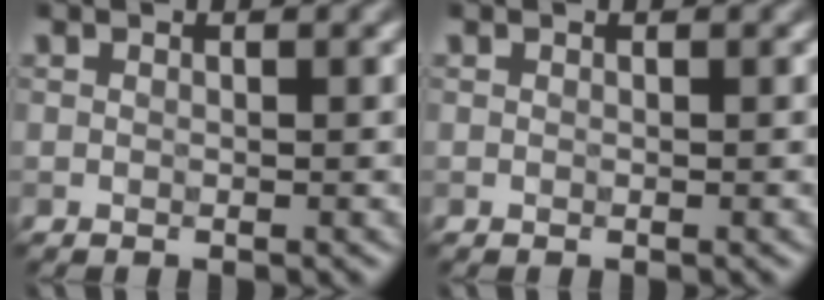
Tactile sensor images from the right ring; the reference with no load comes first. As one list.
[{"total": 0.0}]